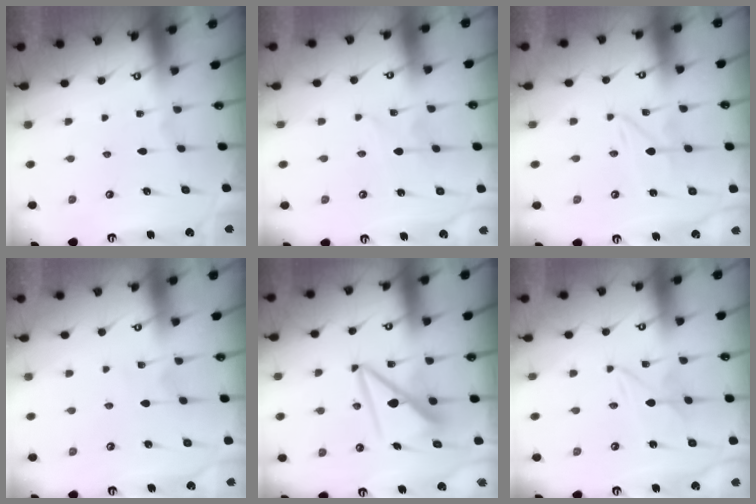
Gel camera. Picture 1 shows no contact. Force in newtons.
{"total": 0.0}
{"total": 1.2, "press": 1.1, "slide": 0.2}
{"total": 2.2, "press": 2.2, "slide": 0.3}
{"total": 9.4, "press": 9.3, "slide": 0.7}
{"total": 1.8, "press": 1.8, "slide": 0.2}